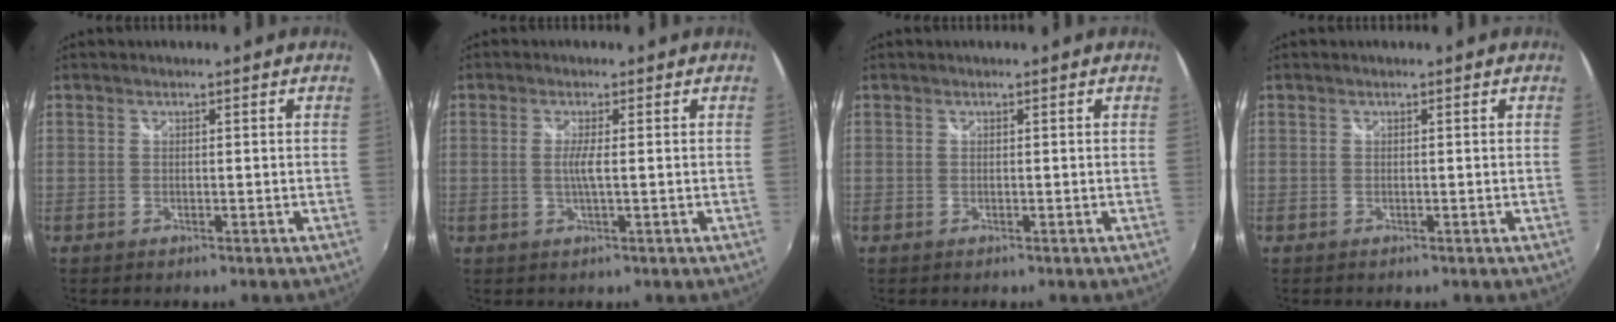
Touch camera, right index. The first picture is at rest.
{"total": 2.3, "force": [0.0, -0.2, 2.3], "torque": [-0.044, -0.004, -0.003]}
{"total": 0.0}
{"total": 0.0}